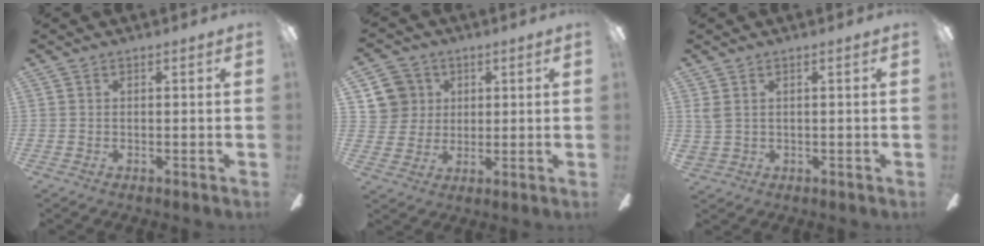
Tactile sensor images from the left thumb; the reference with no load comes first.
{"total": 8.4, "force": [3.5, 7.6, 1.0], "torque": [-0.023, -0.007, 0.072]}
{"total": 2.5, "force": [1.0, 1.6, 1.6], "torque": [-0.033, 0.003, 0.019]}